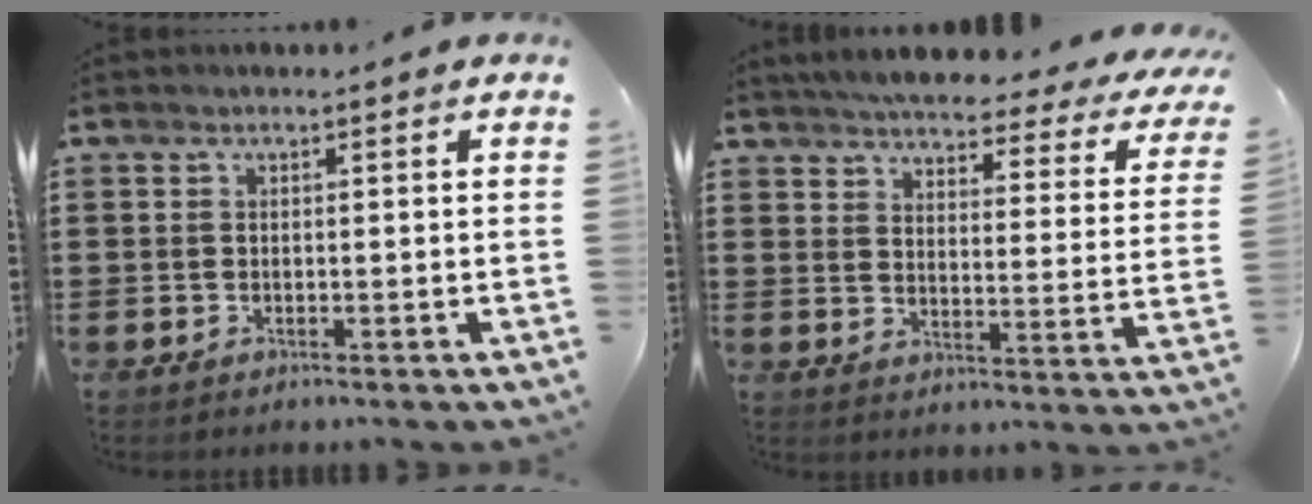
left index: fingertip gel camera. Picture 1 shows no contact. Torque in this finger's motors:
{"motor_torque": [2.14, 0.00, 1.05, 0.21]}